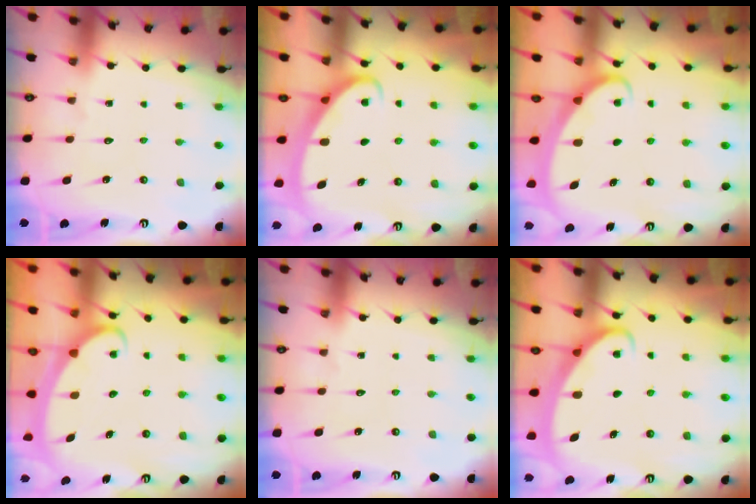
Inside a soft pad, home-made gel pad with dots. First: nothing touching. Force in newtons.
{"total": 2.7, "press": 2.7, "slide": 0.3}
{"total": 2.3, "press": 2.2, "slide": 0.3}
{"total": 2.3, "press": 2.3, "slide": 0.4}
{"total": 0.0}
{"total": 2.4, "press": 2.3, "slide": 0.4}